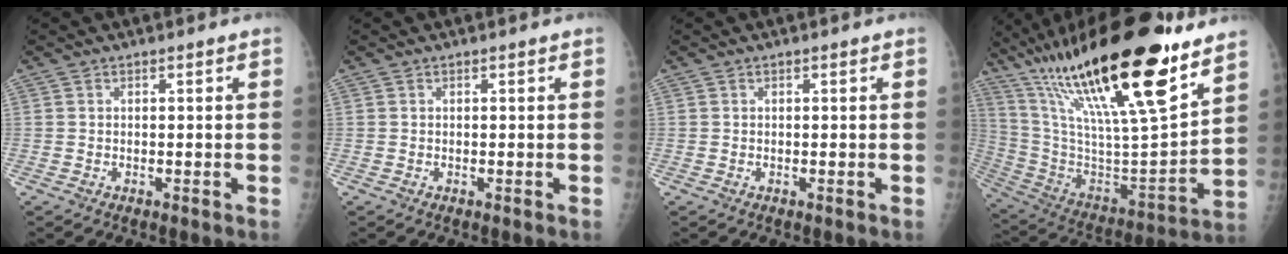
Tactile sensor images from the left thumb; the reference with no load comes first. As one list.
[{"total": 0.0}, {"total": 0.0}, {"total": 33.1, "force": [20.9, 6.9, 24.7], "torque": [-0.425, -0.057, 0.362]}]